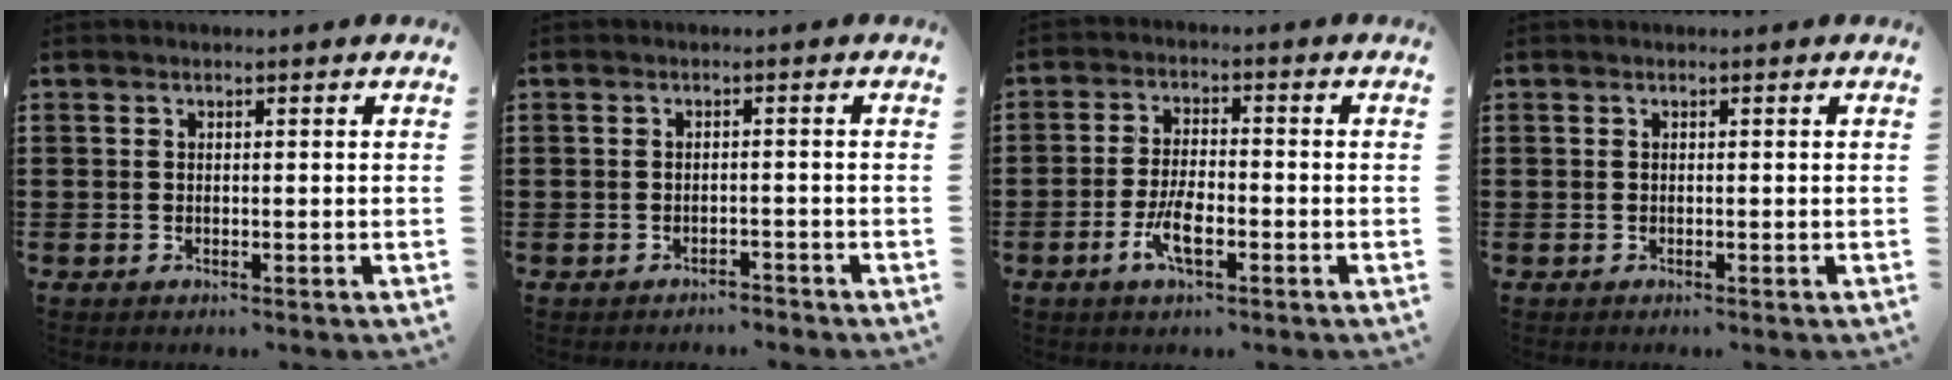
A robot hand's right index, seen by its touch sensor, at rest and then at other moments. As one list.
[{"total": 1.6, "force": [-1.6, 0.2, 0.0], "torque": [-0.007, 0.001, -0.035]}, {"total": 5.6, "force": [-2.5, 1.9, 4.7], "torque": [-0.103, -0.005, -0.050]}, {"total": 0.0}]